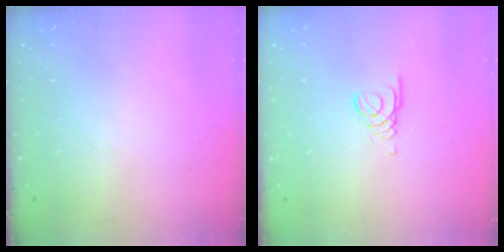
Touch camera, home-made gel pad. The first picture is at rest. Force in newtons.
{"total": 1.3, "press": 1.3, "slide": 0.1}